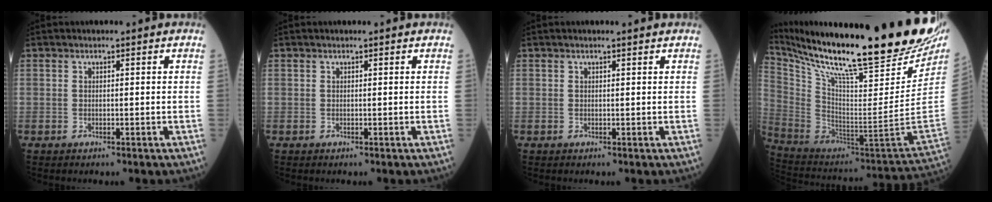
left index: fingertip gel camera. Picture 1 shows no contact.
{"total": 0.0}
{"total": 1.0, "force": [0.9, -0.2, 0.4], "torque": [-0.010, 0.002, 0.014]}
{"total": 35.8, "force": [29.0, 4.0, 20.7], "torque": [-0.369, -0.099, 0.432]}